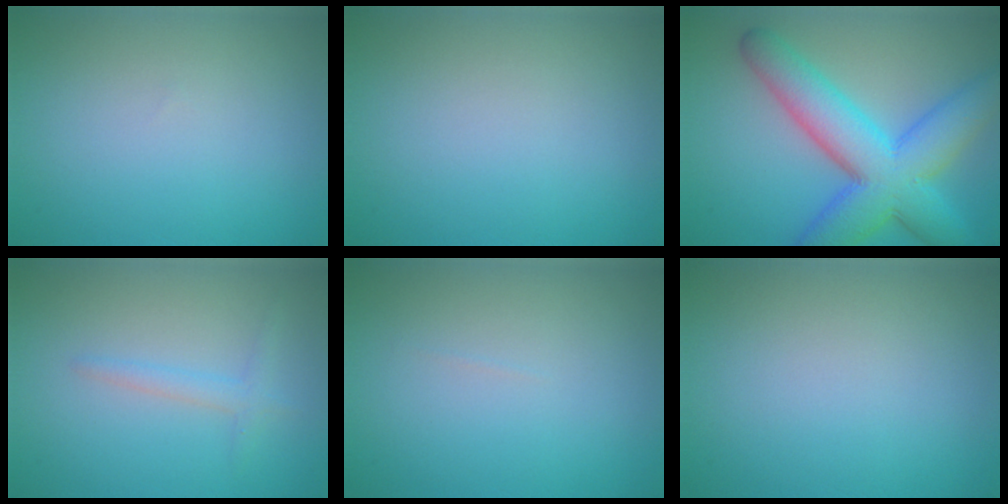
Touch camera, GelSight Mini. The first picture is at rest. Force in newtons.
{"total": 0.0}
{"total": 10.0, "press": 10.0, "slide": 0.2}
{"total": 1.6, "press": 1.6, "slide": 0.1}
{"total": 0.0}
{"total": 0.0}